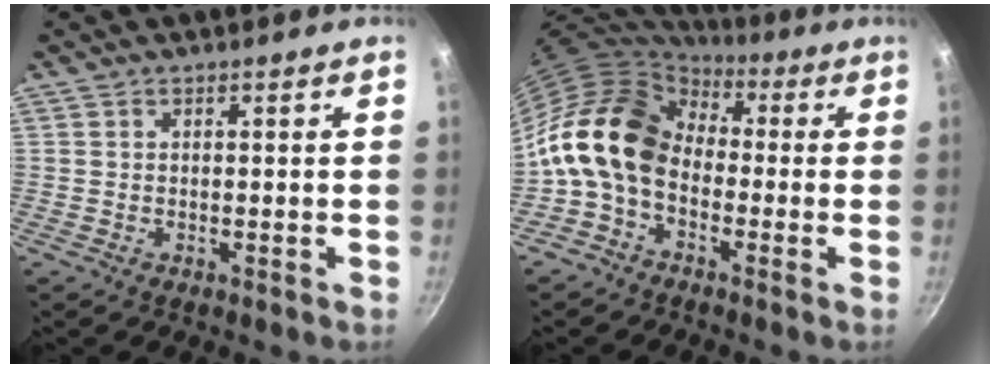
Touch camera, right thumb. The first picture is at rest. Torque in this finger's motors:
{"motor_torque": [2.42, 2.60, 1.34, -1.42, 0.22]}